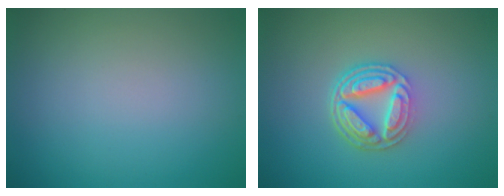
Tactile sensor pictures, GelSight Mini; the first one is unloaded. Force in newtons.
{"total": 5.0, "press": 3.7, "slide": 3.4}